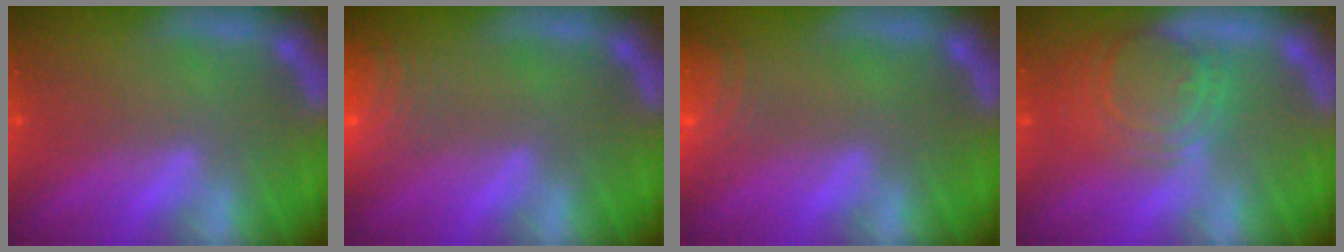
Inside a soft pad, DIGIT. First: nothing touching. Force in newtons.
{"total": 9.1}
{"total": 5.6}
{"total": 8.1}